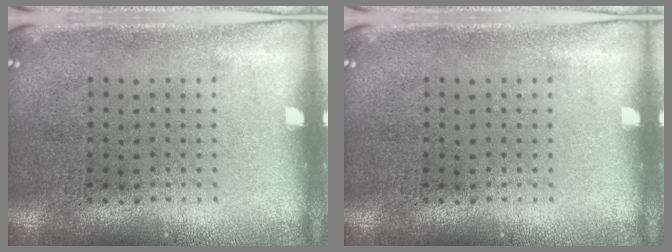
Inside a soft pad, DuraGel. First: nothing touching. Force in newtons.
{"total": 0.0}